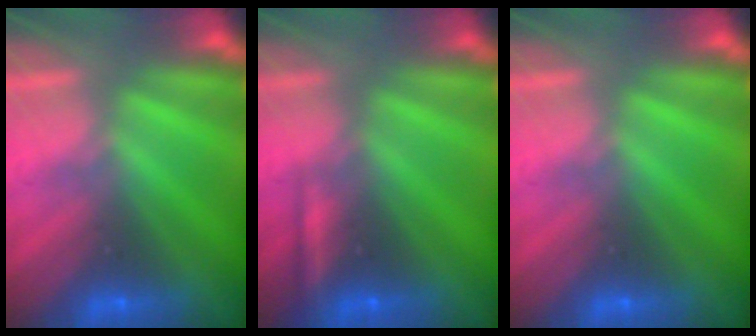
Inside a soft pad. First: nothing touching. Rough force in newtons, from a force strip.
{"total": 2.3}
{"total": 0.0}